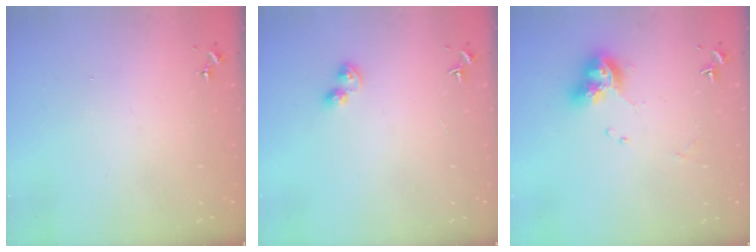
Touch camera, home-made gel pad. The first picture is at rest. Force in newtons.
{"total": 3.8, "press": 3.7, "slide": 0.6}
{"total": 11.3, "press": 11.2, "slide": 1.3}